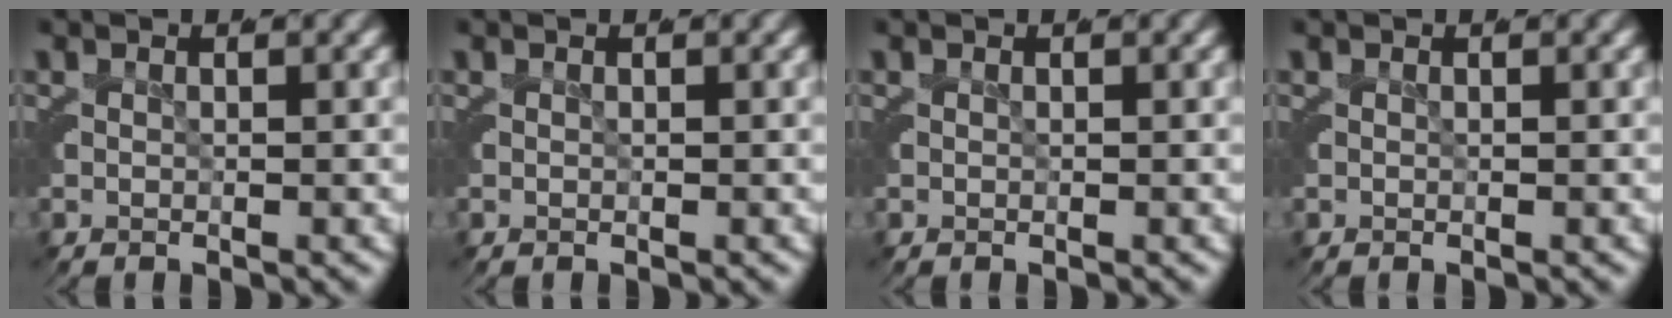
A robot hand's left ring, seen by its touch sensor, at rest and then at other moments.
{"total": 0.0}
{"total": 0.0}
{"total": 0.0}